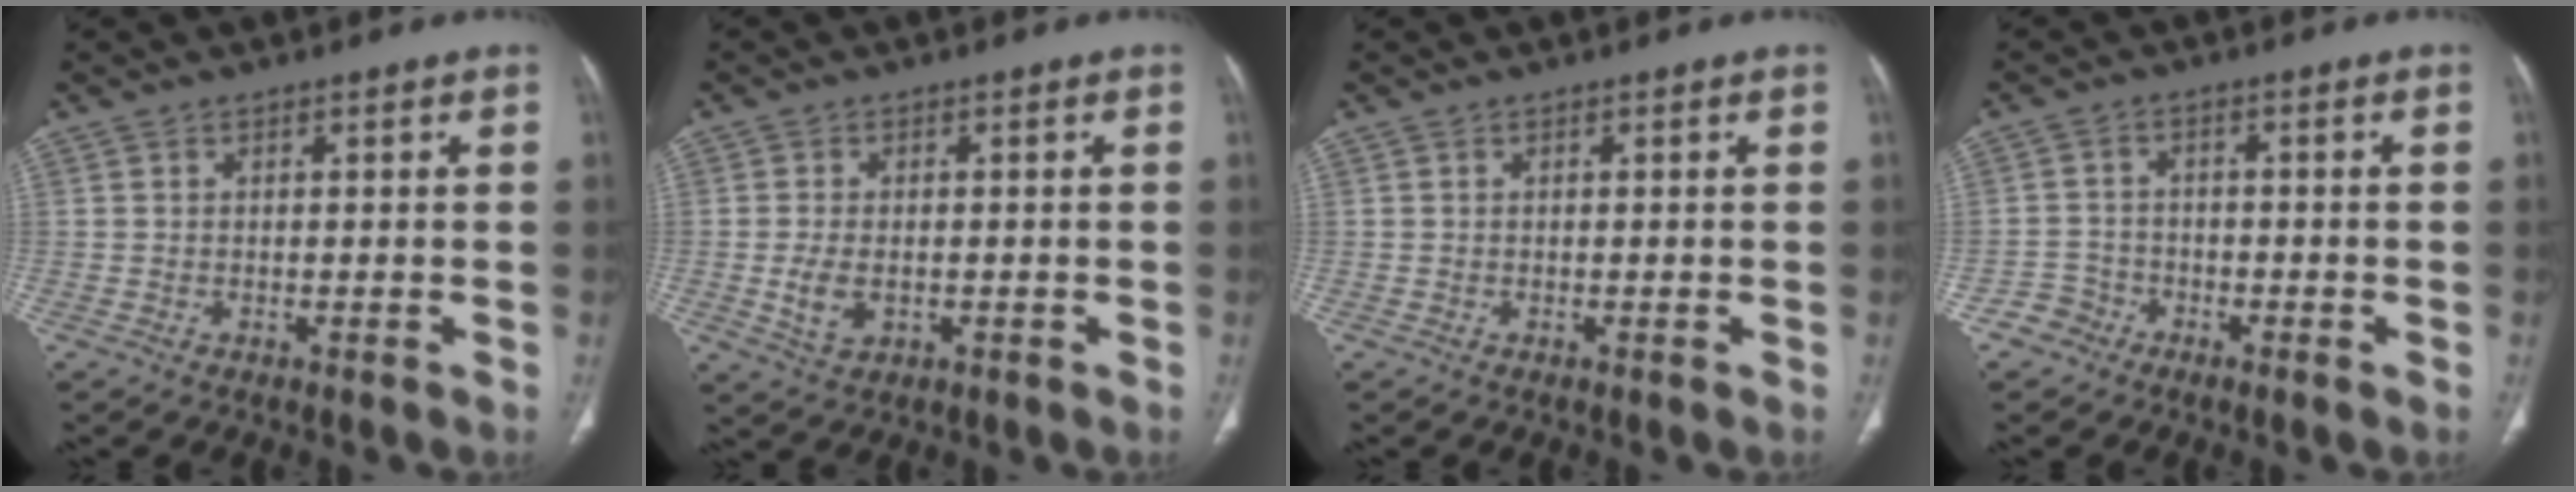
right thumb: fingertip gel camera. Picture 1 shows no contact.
{"total": 4.8, "force": [-0.7, 3.0, 3.6], "torque": [-0.072, -0.004, -0.007]}
{"total": 0.0}
{"total": 3.3, "force": [-2.2, 2.5, -0.1], "torque": [0.016, 0.020, -0.045]}